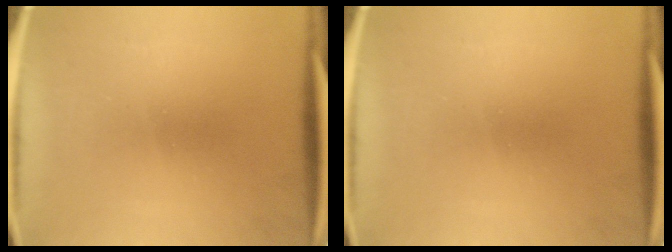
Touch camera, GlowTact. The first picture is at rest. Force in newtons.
{"total": 0.0}